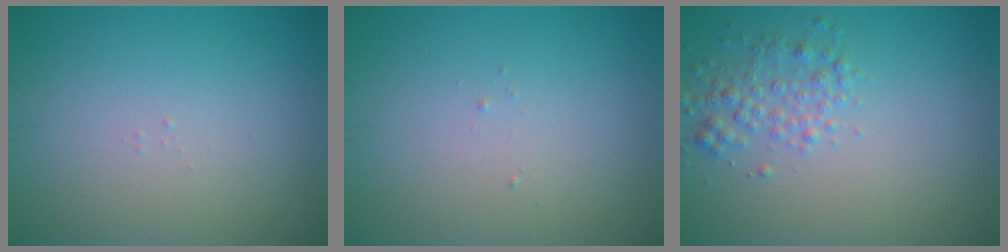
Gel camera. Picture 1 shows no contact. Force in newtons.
{"total": 0.0}
{"total": 2.5, "press": 2.5, "slide": 0.1}